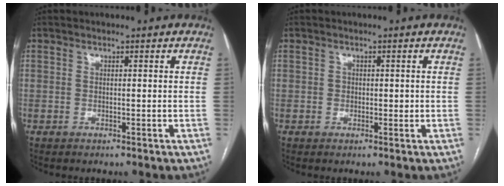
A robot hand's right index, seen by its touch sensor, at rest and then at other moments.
{"total": 1.2, "force": [0.1, 1.1, 0.5], "torque": [-0.006, 0.002, 0.003]}